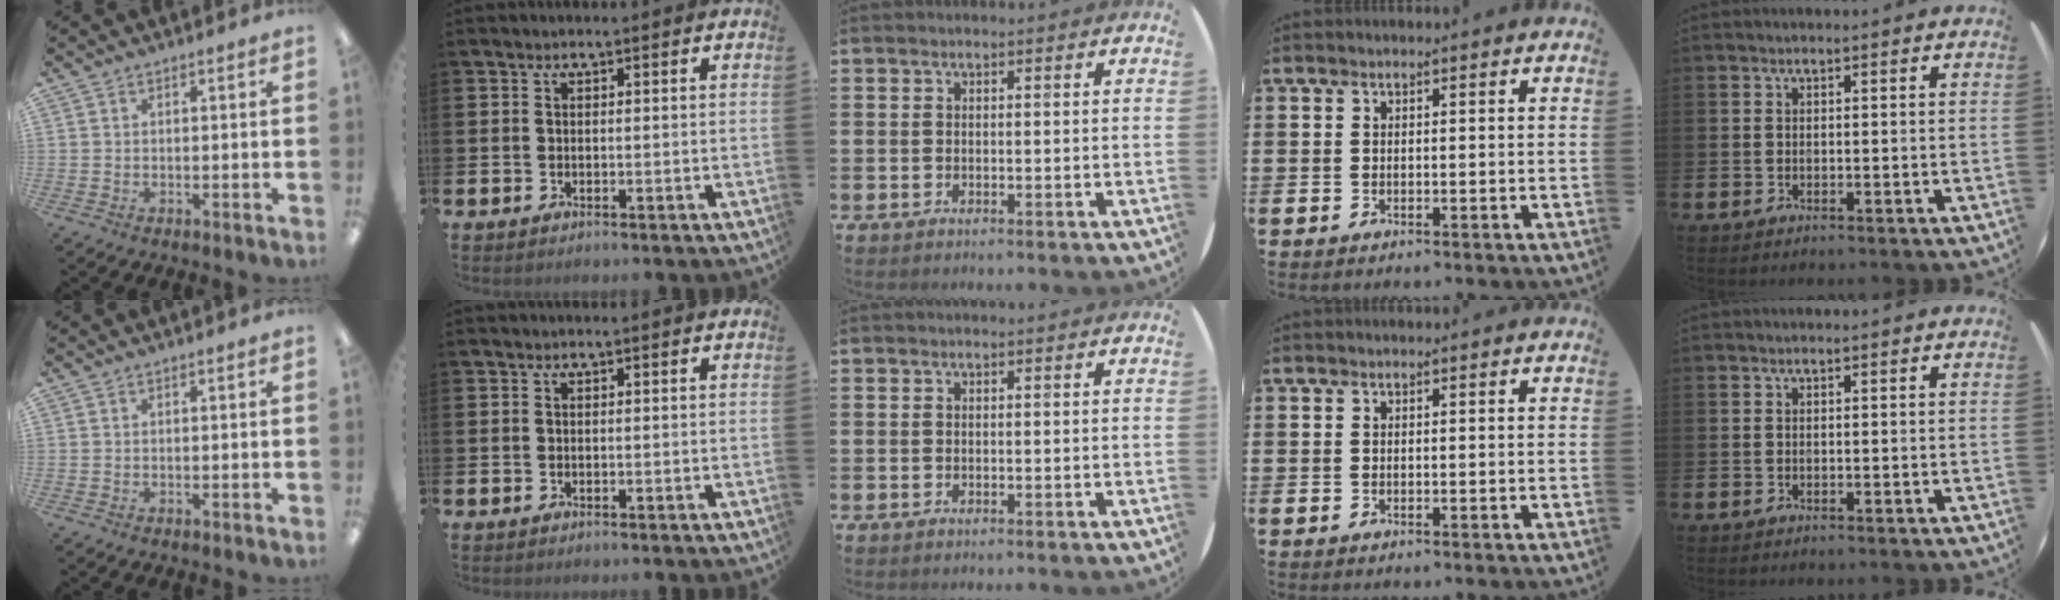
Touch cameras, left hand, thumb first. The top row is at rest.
{}